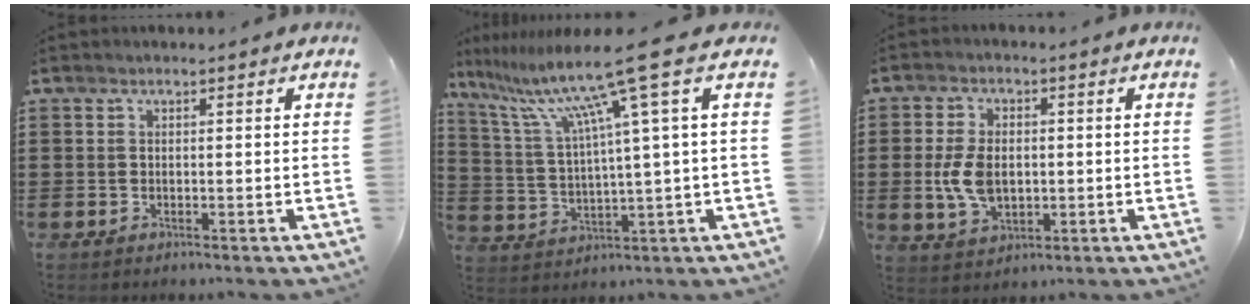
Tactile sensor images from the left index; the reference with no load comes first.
{"total": 12.4, "force": [6.8, -0.5, 10.3], "torque": [-0.227, -0.029, 0.099]}
{"total": 7.0, "force": [-0.2, 4.4, 5.4], "torque": [-0.131, 0.003, -0.010]}